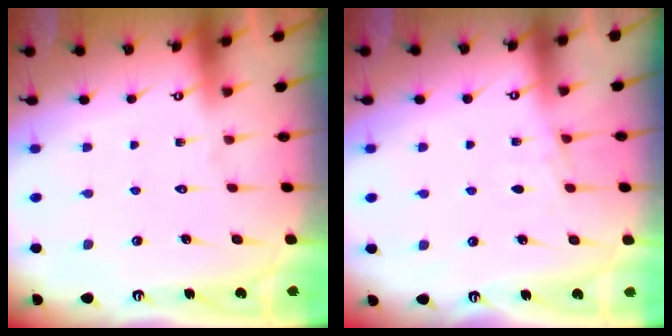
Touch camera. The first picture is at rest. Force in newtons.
{"total": 4.1, "press": 4.1, "slide": 0.4}